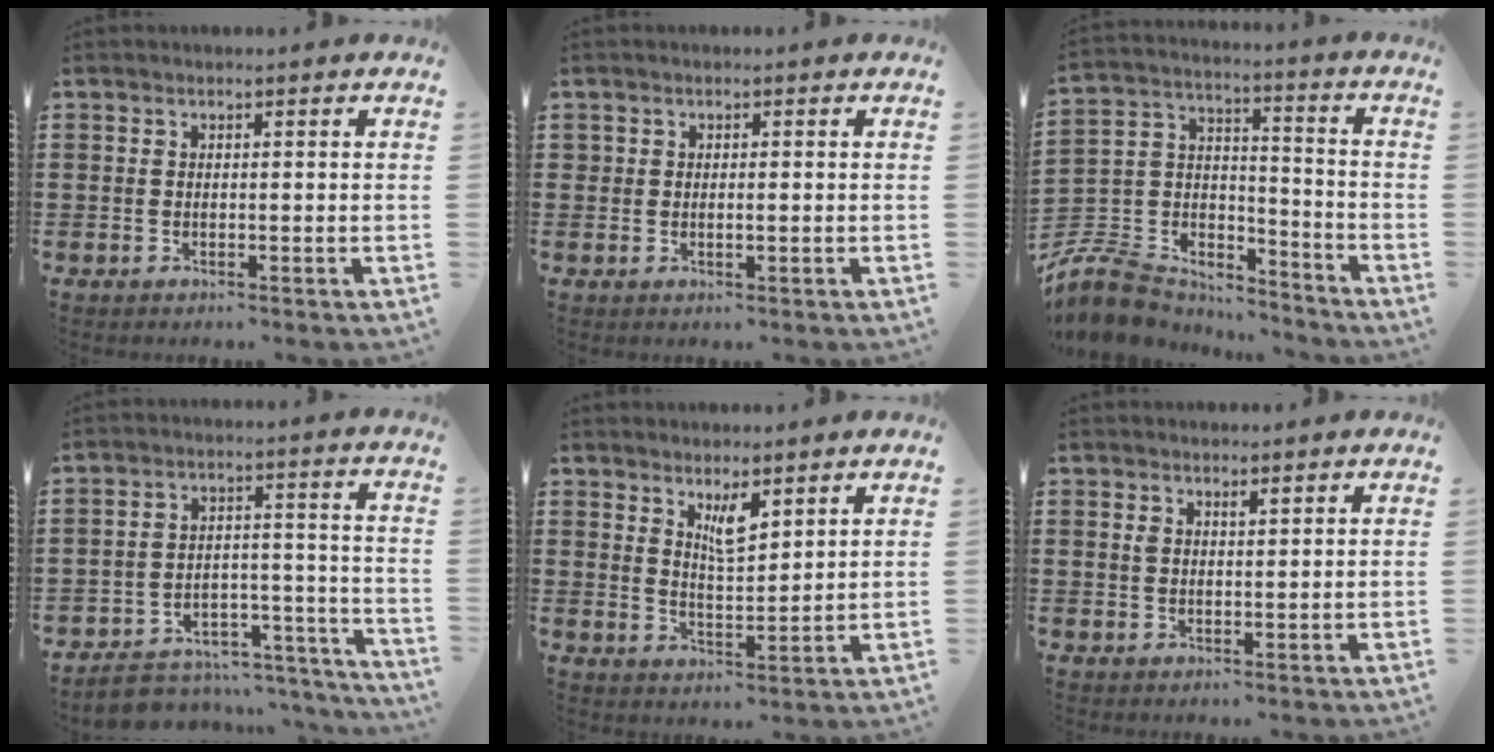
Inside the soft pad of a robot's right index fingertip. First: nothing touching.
{"total": 0.8, "force": [0.0, 0.4, 0.7], "torque": [-0.014, 0.003, -0.001]}
{"total": 8.5, "force": [-7.6, 3.5, 1.5], "torque": [-0.064, 0.003, -0.153]}
{"total": 4.4, "force": [-4.0, 1.9, 0.7], "torque": [-0.018, 0.010, -0.081]}
{"total": 4.4, "force": [3.0, 1.3, 2.9], "torque": [-0.056, -0.005, 0.052]}
{"total": 1.4, "force": [0.9, 0.5, 0.8], "torque": [-0.019, 0.003, 0.016]}